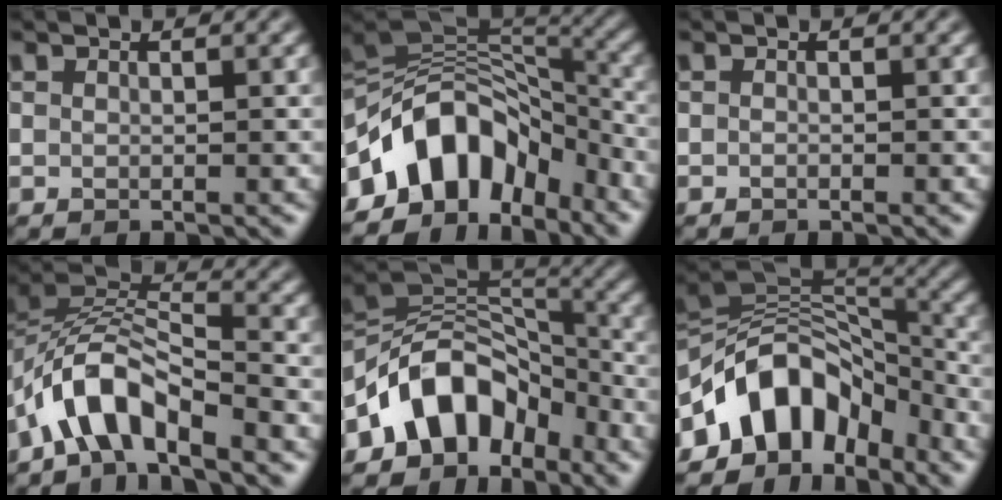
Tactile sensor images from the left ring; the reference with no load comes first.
{"total": 11.3, "force": [-6.1, 6.8, 6.8], "torque": [-0.106, 0.025, -0.122]}
{"total": 0.0}
{"total": 6.2, "force": [-4.3, 2.3, 3.9], "torque": [-0.065, 0.009, -0.087]}
{"total": 8.7, "force": [-5.2, 5.4, 4.3], "torque": [-0.046, 0.014, -0.107]}
{"total": 10.3, "force": [-5.8, 6.1, 5.9], "torque": [-0.085, 0.020, -0.119]}